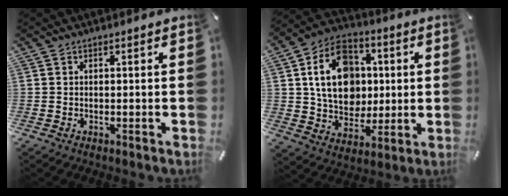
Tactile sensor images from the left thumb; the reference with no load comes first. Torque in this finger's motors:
{"motor_torque": [2.39, 2.62, 1.61, -0.82, 0.17]}